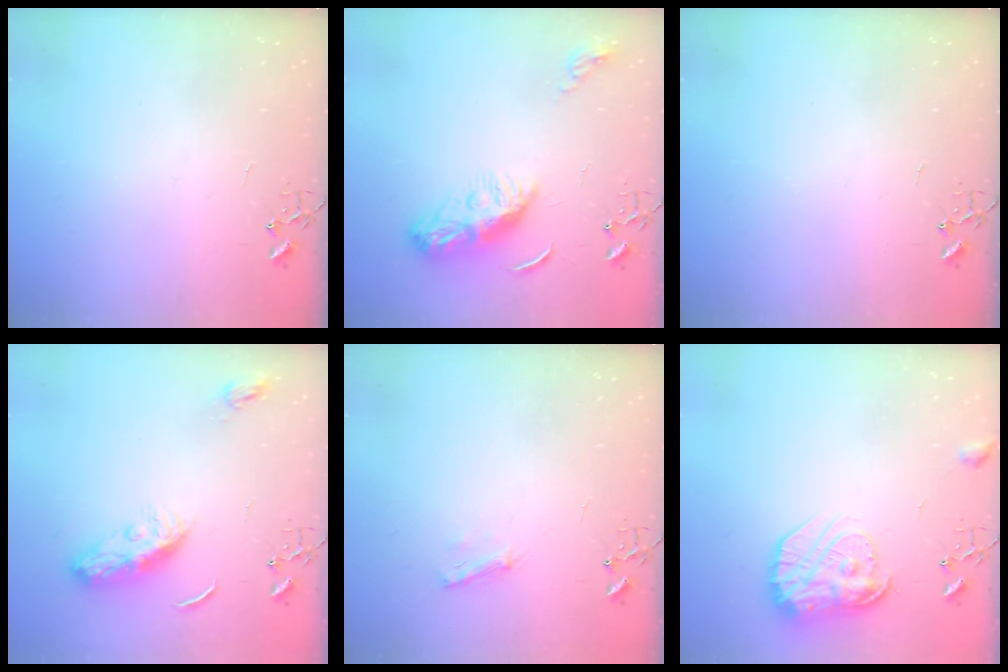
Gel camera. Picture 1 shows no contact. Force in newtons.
{"total": 10.2, "press": 10.2, "slide": 0.5}
{"total": 0.0}
{"total": 10.8, "press": 10.8, "slide": 0.2}
{"total": 6.6, "press": 6.6, "slide": 0.8}
{"total": 16.2, "press": 16.2, "slide": 1.2}